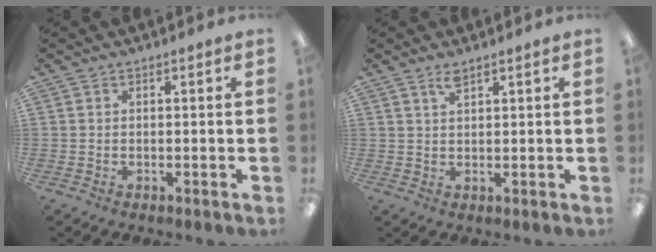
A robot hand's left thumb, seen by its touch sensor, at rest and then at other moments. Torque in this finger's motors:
{"motor_torque": [0.01, 0.00, -0.55, 0.09, -0.04]}